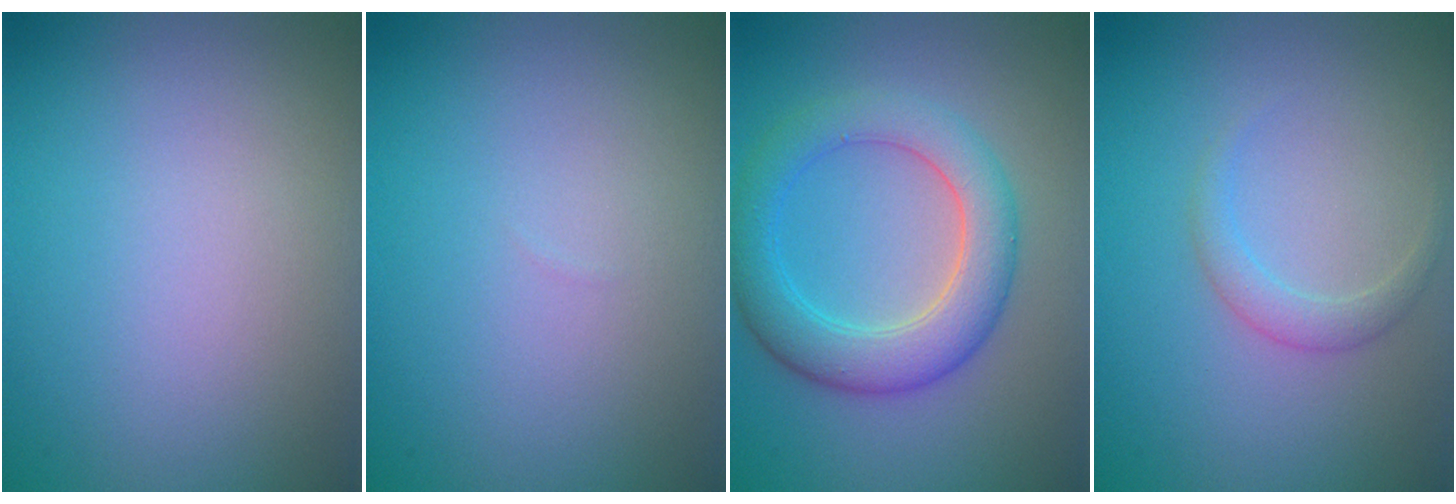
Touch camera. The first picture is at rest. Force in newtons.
{"total": 0.0}
{"total": 4.4, "press": 4.4, "slide": 0.0}
{"total": 1.5, "press": 1.5, "slide": 0.0}